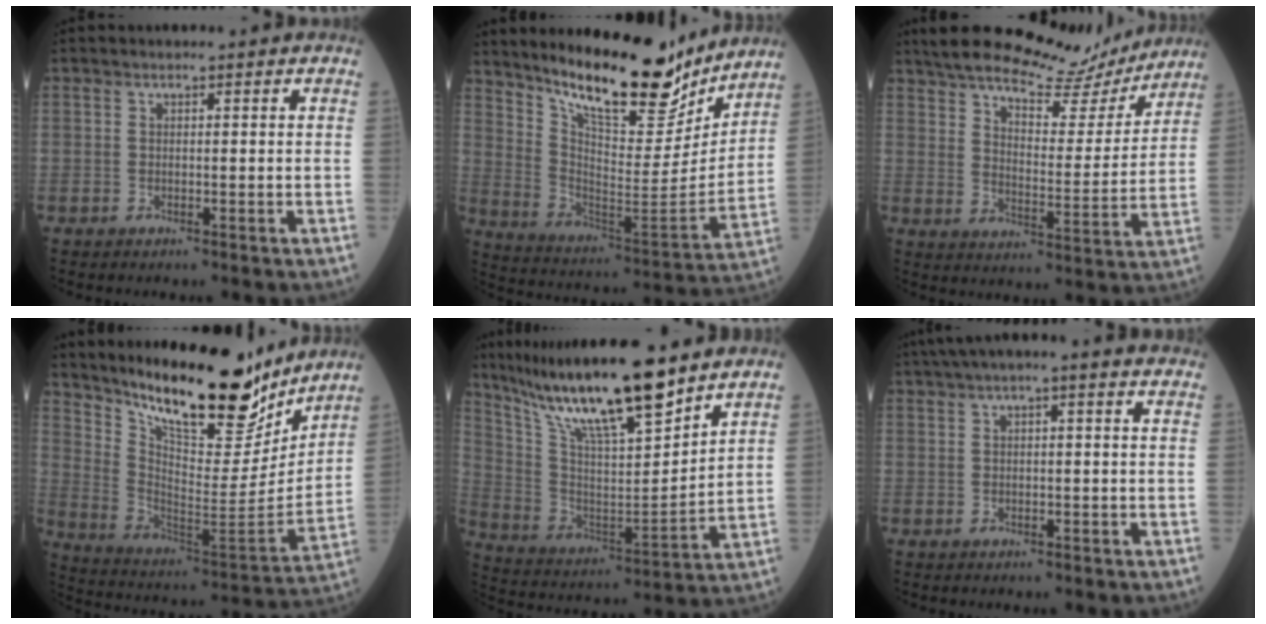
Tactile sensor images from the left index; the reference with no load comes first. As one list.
[{"total": 18.4, "force": [15.4, 4.4, 9.1], "torque": [-0.152, -0.041, 0.252]}, {"total": 17.0, "force": [15.1, 4.2, 6.5], "torque": [-0.100, -0.011, 0.210]}, {"total": 20.2, "force": [16.7, 4.9, 10.3], "torque": [-0.174, -0.041, 0.269]}, {"total": 18.9, "force": [14.6, 2.0, 11.8], "torque": [-0.216, -0.005, 0.271]}, {"total": 6.1, "force": [3.5, 0.9, 4.9], "torque": [-0.086, 0.038, 0.049]}]